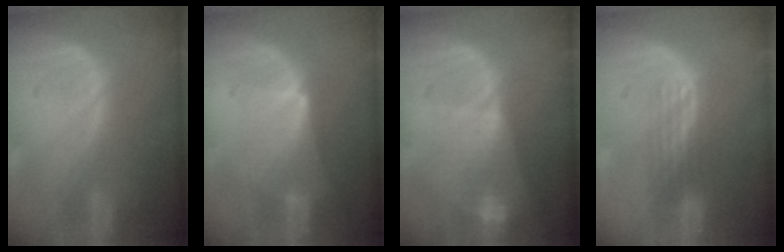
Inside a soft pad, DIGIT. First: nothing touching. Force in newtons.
{"total": 5.7, "press": 5.4, "slide": 1.8}
{"total": 7.7, "press": 6.8, "slide": 3.6}
{"total": 2.9, "press": 2.7, "slide": 1.2}